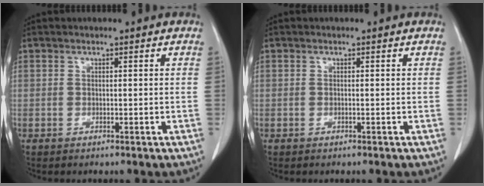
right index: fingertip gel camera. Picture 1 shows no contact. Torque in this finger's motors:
{"motor_torque": [0.17, 0.11, 0.07, 0.01]}